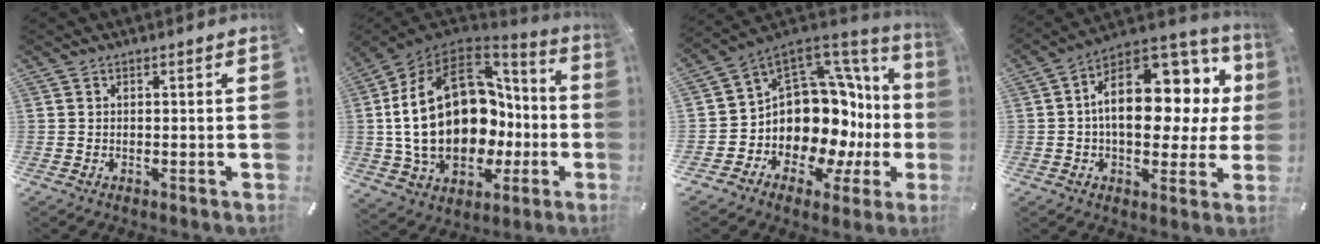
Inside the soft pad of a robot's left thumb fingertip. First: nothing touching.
{"total": 28.7, "force": [1.3, 19.8, 20.7], "torque": [-0.410, -0.015, 0.045]}
{"total": 15.9, "force": [0.1, 12.1, 10.4], "torque": [-0.175, -0.065, 0.028]}
{"total": 19.4, "force": [4.2, 11.8, 14.8], "torque": [-0.198, -0.032, 0.075]}